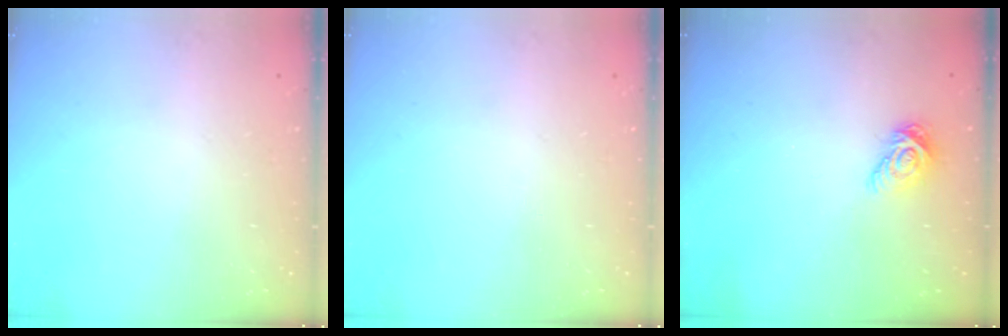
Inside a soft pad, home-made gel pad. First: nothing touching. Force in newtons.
{"total": 0.0}
{"total": 8.1, "press": 8.1, "slide": 0.3}